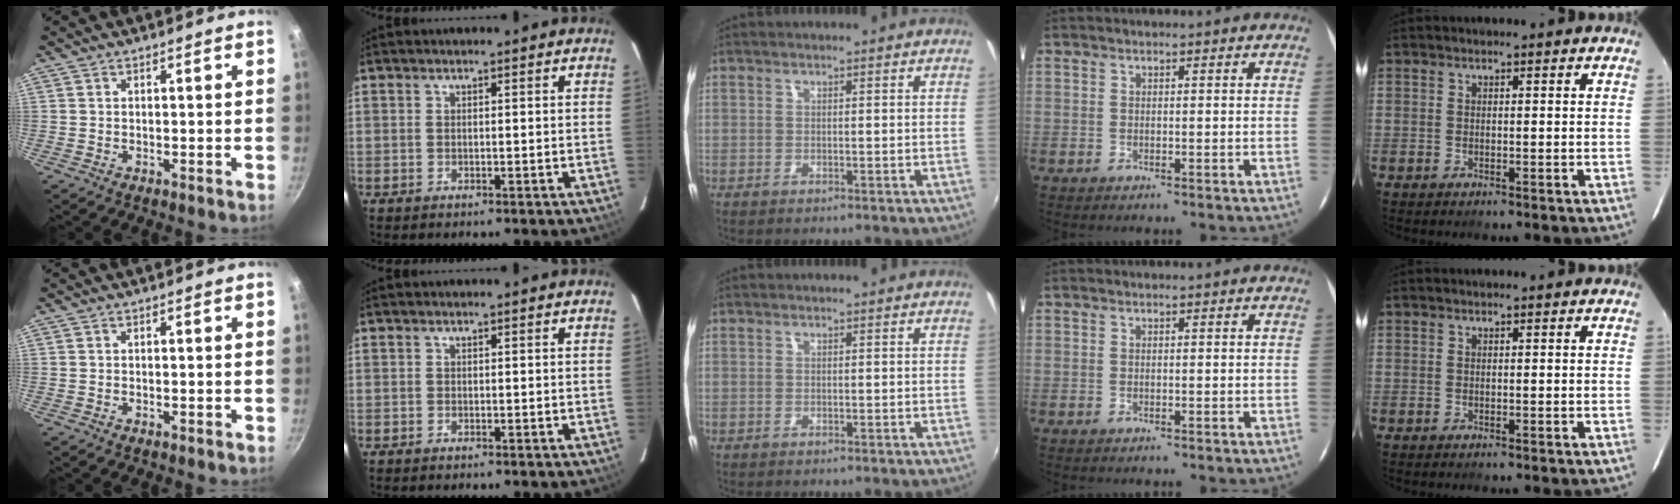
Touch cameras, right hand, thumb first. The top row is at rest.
{}